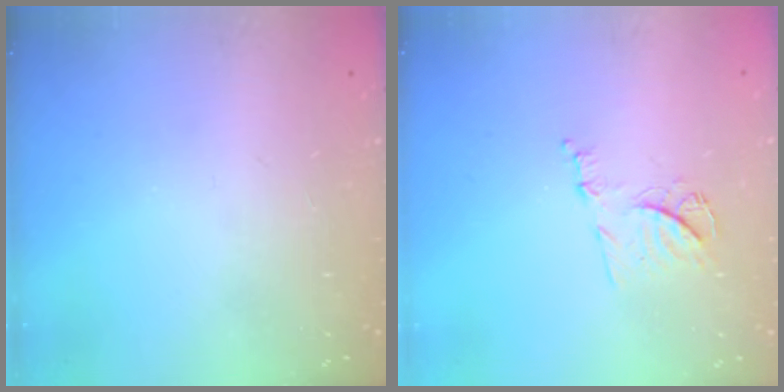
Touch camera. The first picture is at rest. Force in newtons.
{"total": 9.1, "press": 9.1, "slide": 0.5}